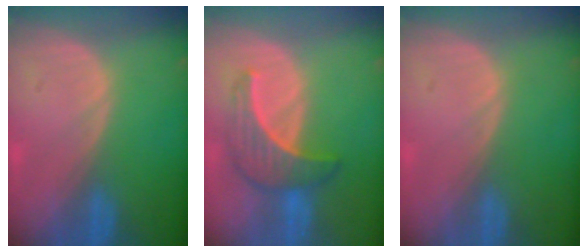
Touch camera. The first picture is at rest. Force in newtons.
{"total": 6.4, "press": 6.4, "slide": 0.8}
{"total": 0.0}